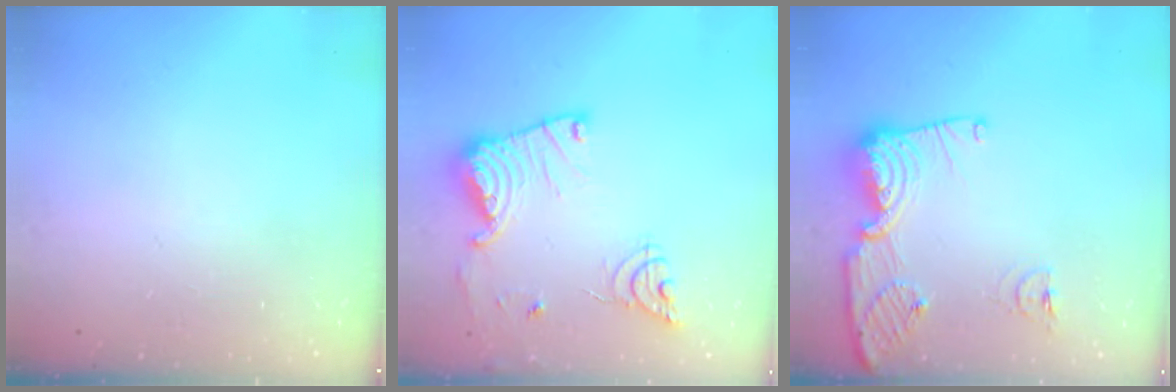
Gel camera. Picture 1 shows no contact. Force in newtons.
{"total": 17.8, "press": 17.8, "slide": 1.6}
{"total": 13.9, "press": 13.8, "slide": 1.5}